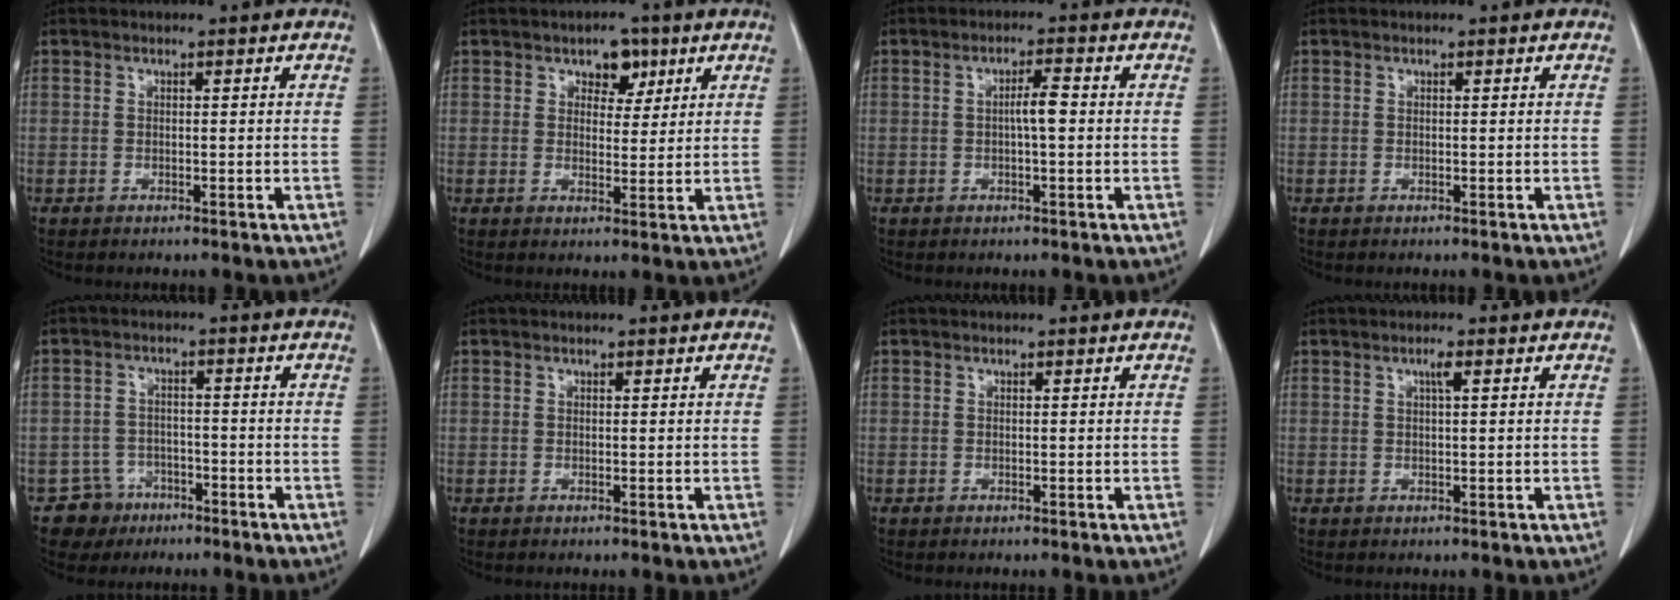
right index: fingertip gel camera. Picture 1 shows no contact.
{"total": 4.1, "force": [2.2, 2.6, 2.3], "torque": [-0.023, 0.006, 0.033]}
{"total": 2.9, "force": [-0.1, 0.3, 2.9], "torque": [-0.051, 0.003, -0.002]}
{"total": 0.0}
{"total": 5.2, "force": [-3.1, 4.1, -0.4], "torque": [0.012, 0.013, -0.049]}
{"total": 0.0}
{"total": 0.0}
{"total": 1.6, "force": [0.7, 0.0, 1.4], "torque": [-0.026, 0.001, 0.011]}